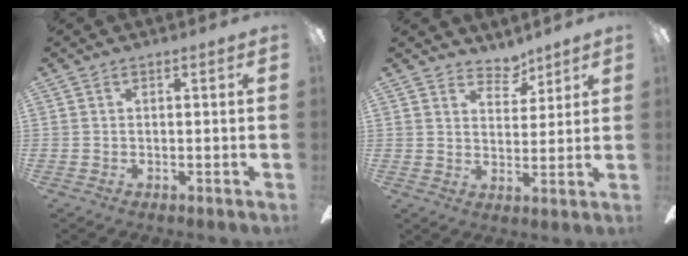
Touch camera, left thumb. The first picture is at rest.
{"total": 5.5, "force": [4.8, 2.6, 1.2], "torque": [-0.007, -0.034, 0.084]}